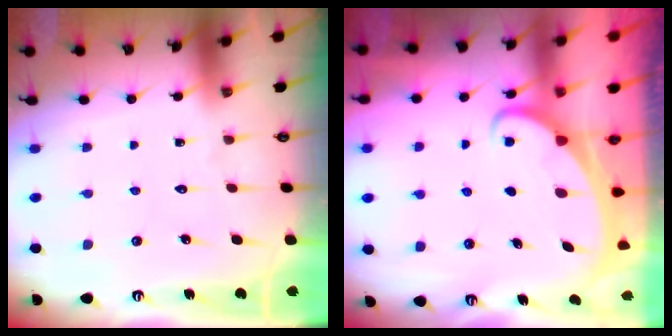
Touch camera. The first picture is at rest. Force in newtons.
{"total": 1.9, "press": 1.9, "slide": 0.2}